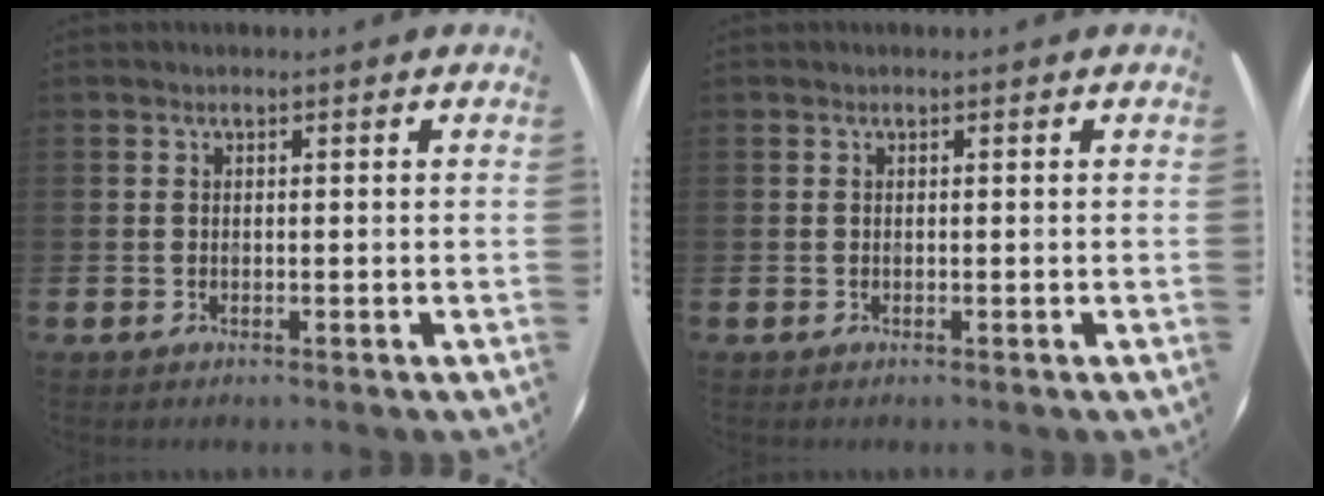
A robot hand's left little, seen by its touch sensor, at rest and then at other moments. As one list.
[{"total": 0.0}]